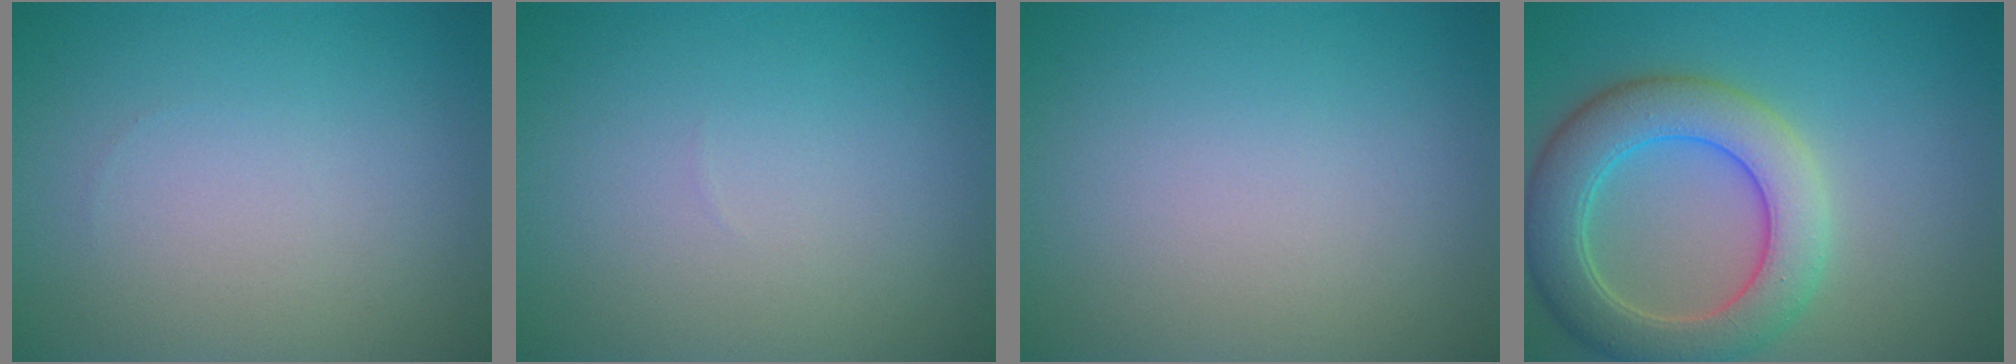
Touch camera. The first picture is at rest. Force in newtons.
{"total": 0.0}
{"total": 0.0}
{"total": 7.0, "press": 7.0, "slide": 0.7}